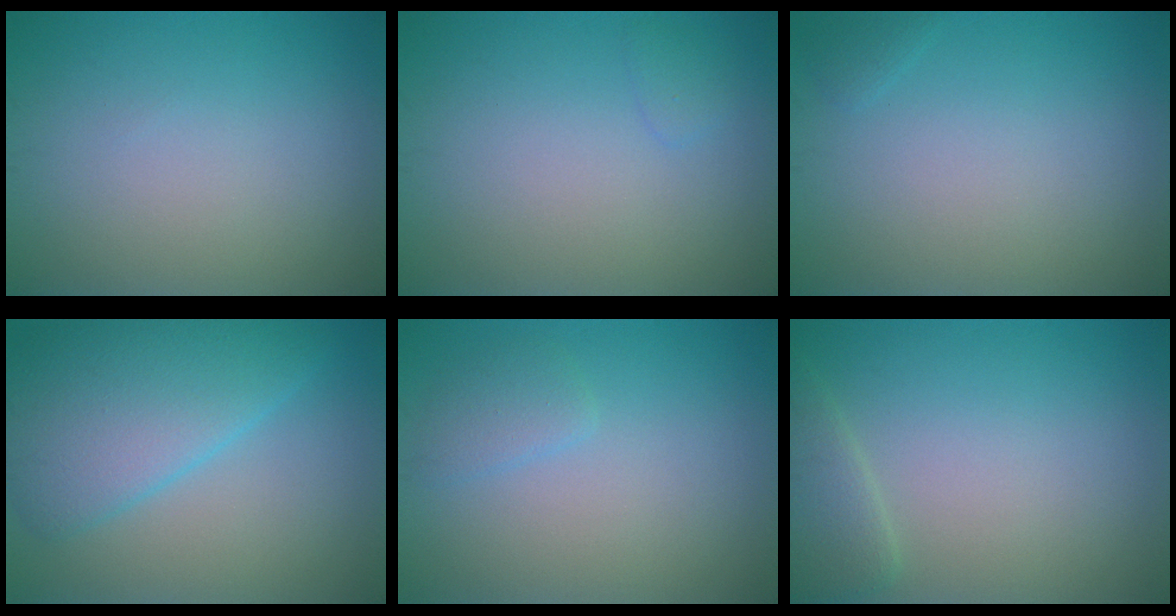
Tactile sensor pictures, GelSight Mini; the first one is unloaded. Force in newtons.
{"total": 0.8, "press": 0.8, "slide": 0.0}
{"total": 0.5, "press": 0.5, "slide": 0.0}
{"total": 6.8, "press": 6.8, "slide": 0.2}
{"total": 1.4, "press": 1.4, "slide": 0.2}
{"total": 2.4, "press": 2.4, "slide": 0.0}